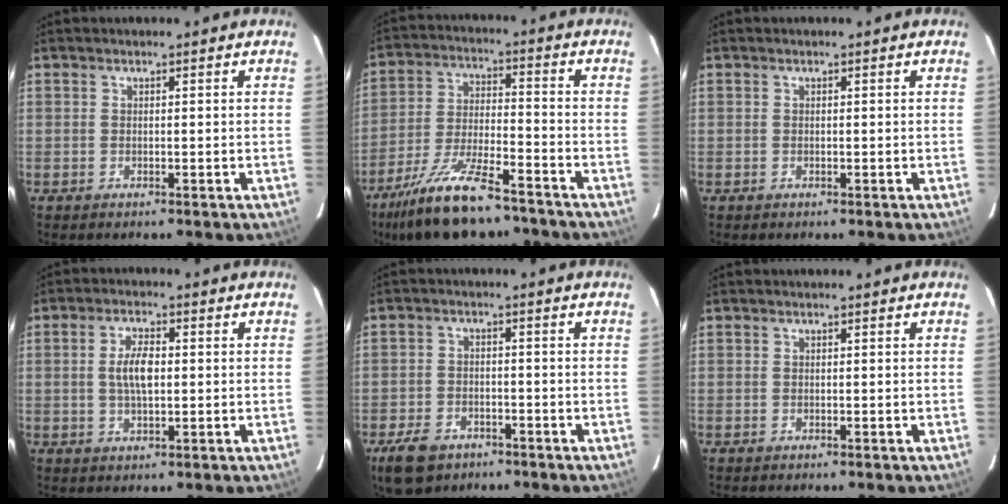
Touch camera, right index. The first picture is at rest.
{"total": 17.2, "force": [-13.4, 4.5, 9.8], "torque": [-0.204, -0.027, -0.232]}
{"total": 0.0}
{"total": 5.4, "force": [0.2, 2.3, 4.9], "torque": [-0.093, 0.005, 0.007]}
{"total": 8.6, "force": [-5.6, 5.3, 3.7], "torque": [-0.103, 0.002, -0.094]}
{"total": 0.0}